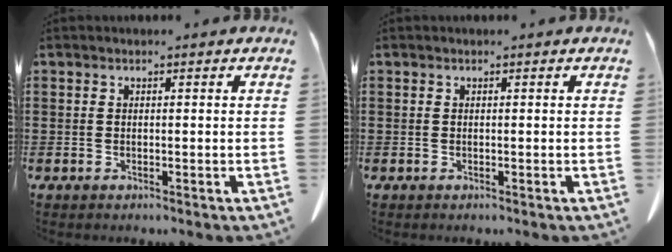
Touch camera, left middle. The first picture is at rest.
{"total": 0.0}